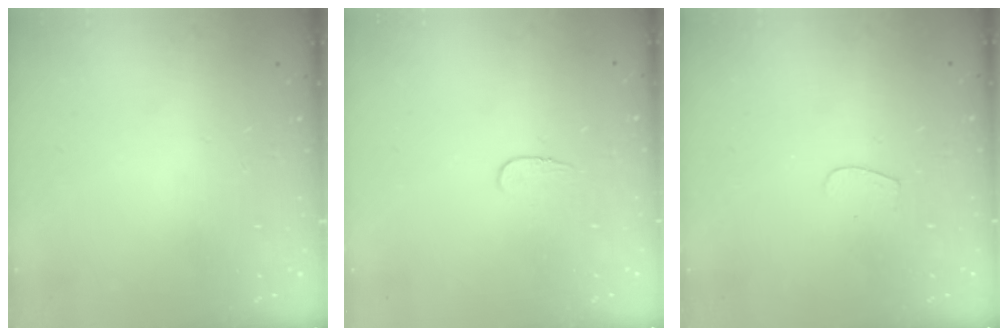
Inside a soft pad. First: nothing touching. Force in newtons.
{"total": 4.3, "press": 4.2, "slide": 0.4}
{"total": 4.0, "press": 4.0, "slide": 0.4}